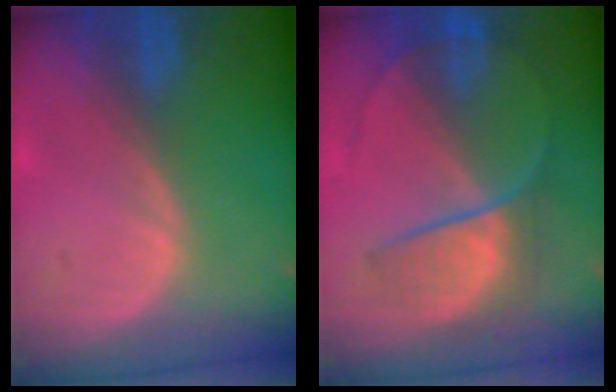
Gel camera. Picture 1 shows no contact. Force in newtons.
{"total": 6.7, "press": 6.5, "slide": 1.7}